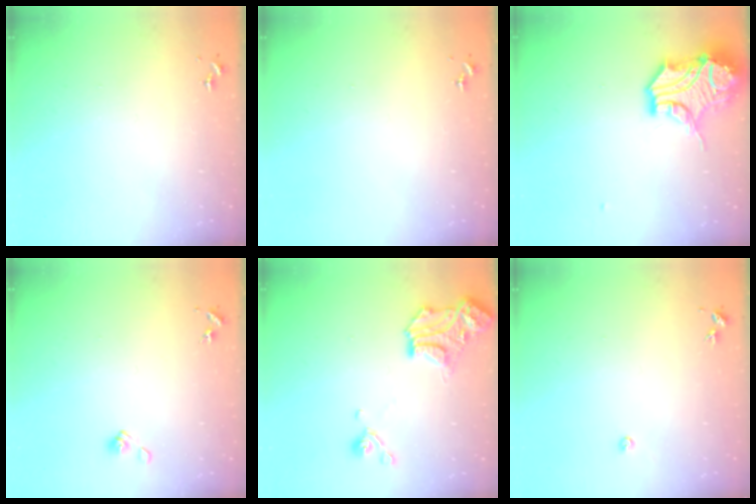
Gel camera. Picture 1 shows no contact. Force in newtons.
{"total": 0.0}
{"total": 15.8, "press": 15.6, "slide": 2.2}
{"total": 5.4, "press": 4.9, "slide": 2.3}
{"total": 14.9, "press": 14.8, "slide": 1.2}
{"total": 2.2, "press": 2.2, "slide": 0.3}